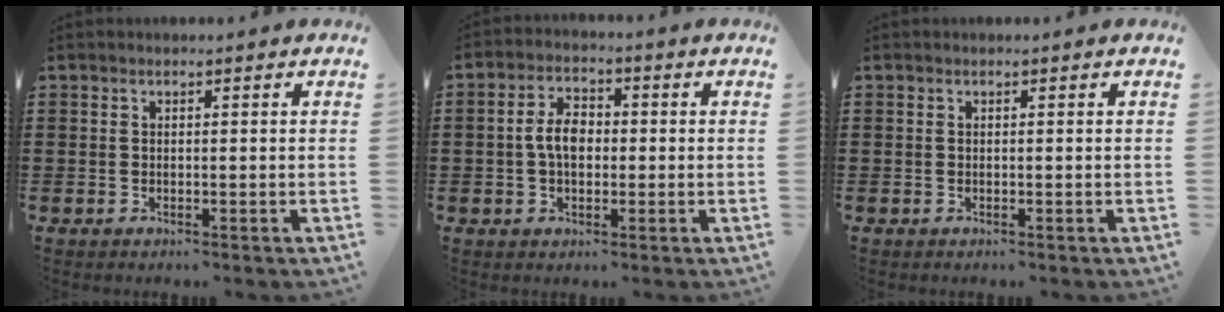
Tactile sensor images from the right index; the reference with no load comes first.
{"total": 5.3, "force": [-0.2, 3.1, 4.2], "torque": [-0.091, 0.009, -0.007]}
{"total": 0.0}